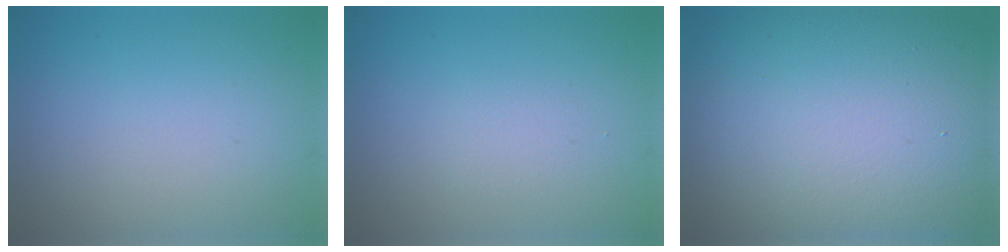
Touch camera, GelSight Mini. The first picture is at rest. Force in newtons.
{"total": 2.6, "press": 2.6, "slide": 0.3}
{"total": 20.0, "press": 20.0, "slide": 0.9}